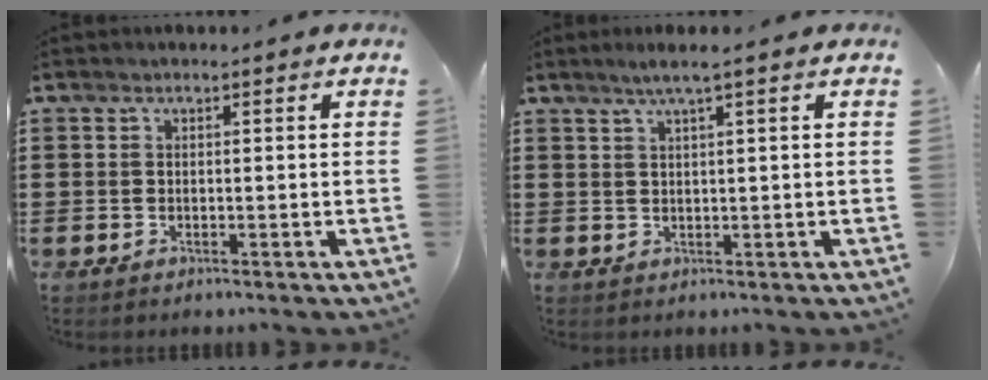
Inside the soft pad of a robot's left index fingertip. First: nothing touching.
{"total": 2.2, "force": [1.2, -0.3, 1.8], "torque": [-0.037, -0.001, 0.021]}